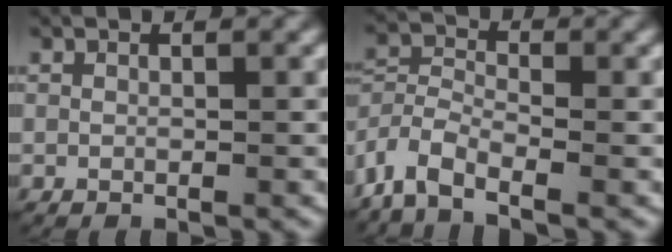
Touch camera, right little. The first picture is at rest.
{"total": 6.0, "force": [-3.1, 4.3, 2.7], "torque": [-0.086, -0.026, -0.053]}